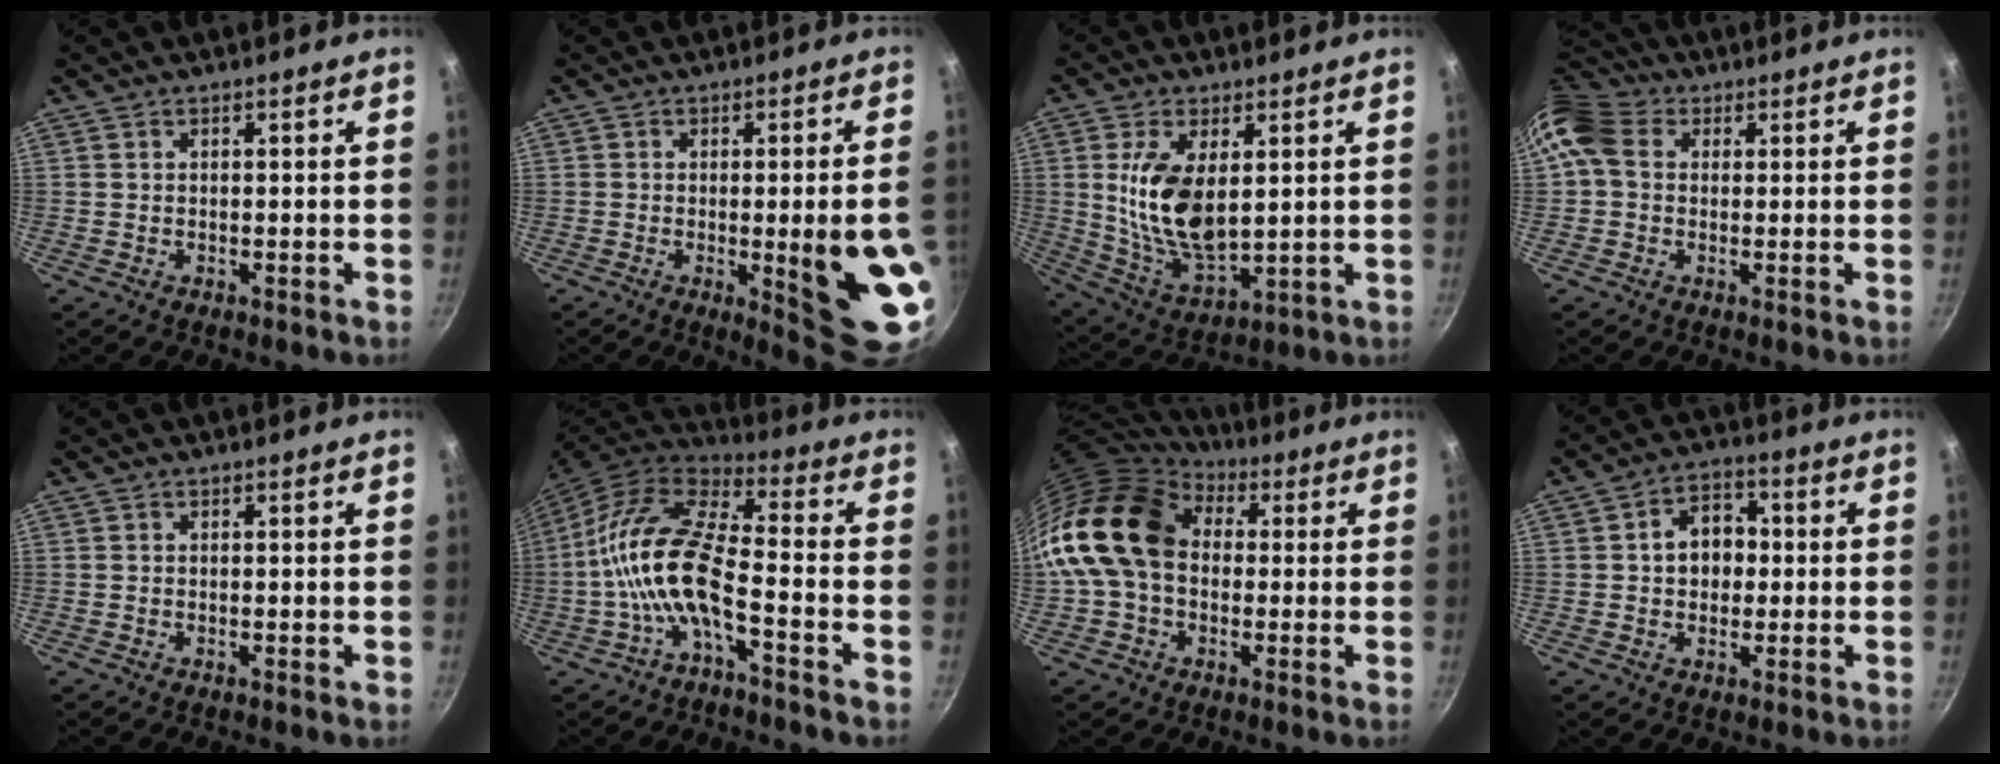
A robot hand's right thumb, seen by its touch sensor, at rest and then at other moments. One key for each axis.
{"total": 13.7, "fx": -2.4, "fy": 2.6, "fz": 13.2, "tx": -0.144, "ty": 0.005, "tz": -0.022}
{"total": 14.3, "fx": 2.5, "fy": 7.4, "fz": 12.0, "tx": -0.218, "ty": -0.023, "tz": 0.060}
{"total": 10.2, "fx": 1.8, "fy": 8.3, "fz": 5.5, "tx": -0.103, "ty": 0.020, "tz": 0.015}
{"total": 0.0}
{"total": 14.0, "fx": -4.0, "fy": 5.2, "fz": 12.4, "tx": -0.245, "ty": 0.042, "tz": -0.092}
{"total": 18.7, "fx": 2.2, "fy": 13.9, "fz": 12.2, "tx": -0.216, "ty": 0.036, "tz": 0.028}
{"total": 8.0, "fx": 0.4, "fy": 6.2, "fz": 5.1, "tx": -0.037, "ty": 0.015, "tz": -0.001}